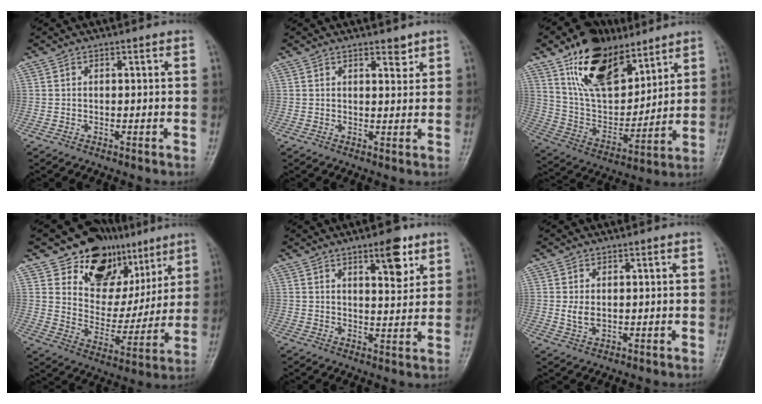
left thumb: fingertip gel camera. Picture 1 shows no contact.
{"total": 2.4, "force": [1.9, 1.0, 1.2], "torque": [-0.006, -0.013, 0.028]}
{"total": 20.5, "force": [12.8, 11.0, 11.8], "torque": [-0.150, -0.061, 0.240]}
{"total": 18.1, "force": [11.0, 11.9, 8.0], "torque": [-0.055, -0.050, 0.185]}
{"total": 7.2, "force": [4.3, 2.5, 5.2], "torque": [-0.058, -0.026, 0.061]}
{"total": 2.8, "force": [0.5, 1.9, 2.1], "torque": [-0.035, -0.005, 0.016]}